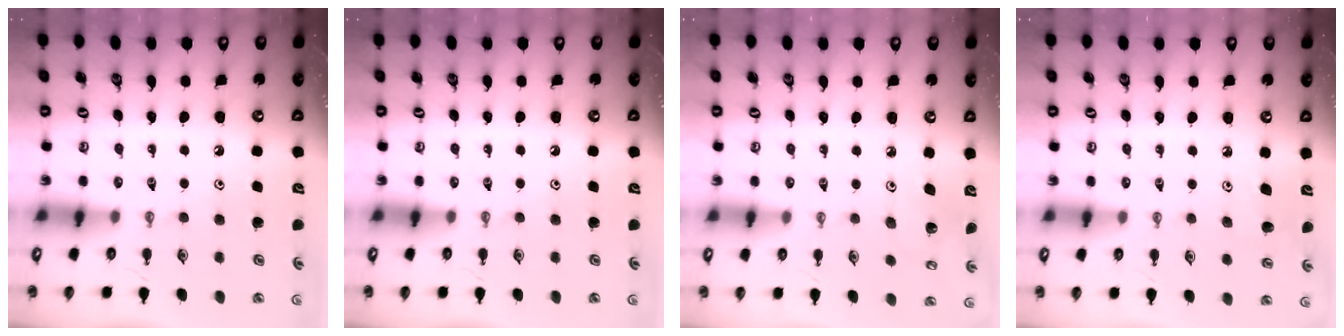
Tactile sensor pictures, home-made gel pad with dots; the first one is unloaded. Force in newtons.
{"total": 0.0}
{"total": 5.7, "press": 5.7, "slide": 0.4}
{"total": 5.5, "press": 5.4, "slide": 1.3}